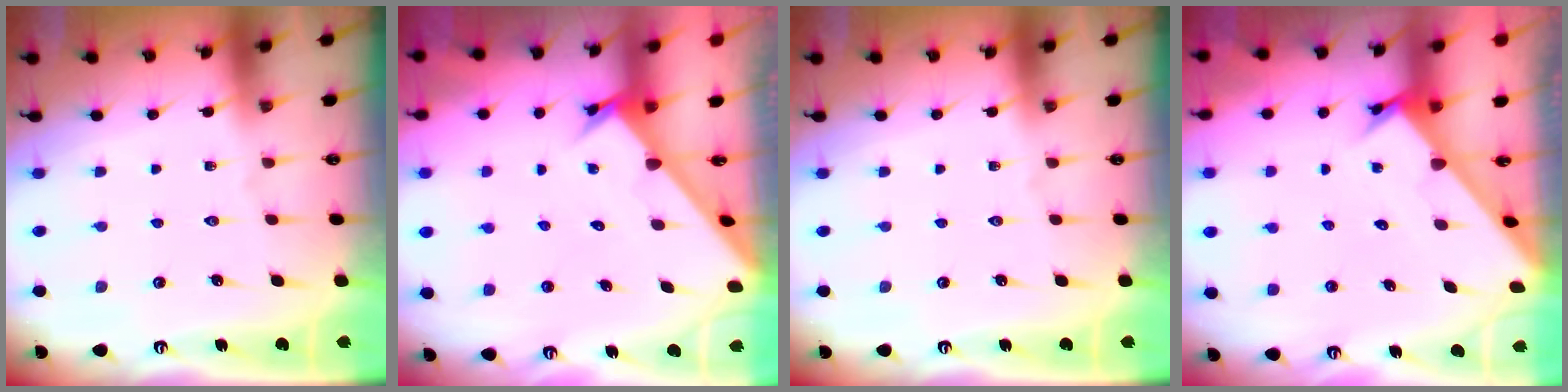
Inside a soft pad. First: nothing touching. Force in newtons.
{"total": 2.2, "press": 2.2, "slide": 0.1}
{"total": 0.0}
{"total": 2.3, "press": 2.3, "slide": 0.1}